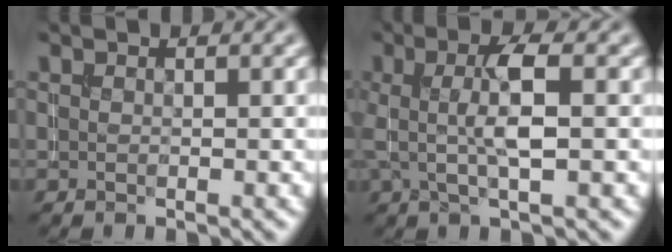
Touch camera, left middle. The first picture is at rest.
{"total": 4.0, "force": [0.3, 0.8, 3.9], "torque": [-0.071, 0.005, 0.005]}